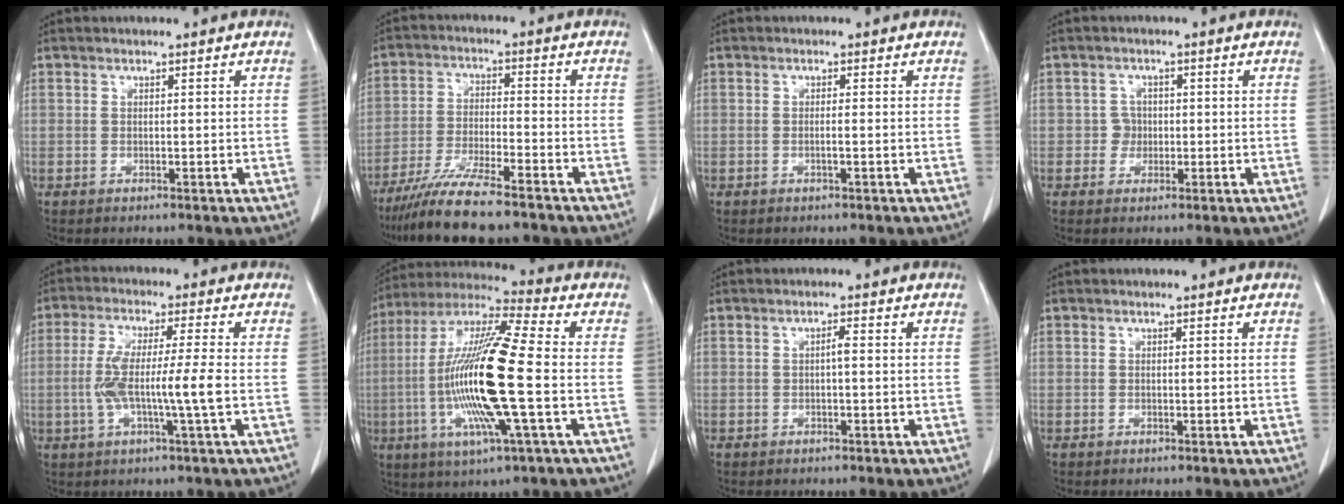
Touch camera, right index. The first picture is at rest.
{"total": 10.6, "force": [-8.8, 0.6, 5.9], "torque": [-0.103, -0.029, -0.152]}
{"total": 0.8, "force": [-0.2, -0.1, 0.8], "torque": [-0.015, 0.002, -0.001]}
{"total": 2.0, "force": [-0.3, 2.0, 0.2], "torque": [0.004, 0.008, -0.008]}
{"total": 8.5, "force": [-1.3, -0.2, 8.4], "torque": [-0.168, 0.004, -0.024]}
{"total": 18.7, "force": [-2.7, 1.0, 18.5], "torque": [-0.377, -0.008, -0.058]}
{"total": 1.1, "force": [-0.1, 0.1, 1.1], "torque": [-0.017, 0.003, -0.002]}
{"total": 0.0}